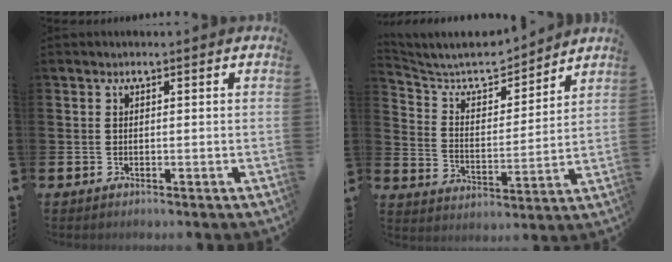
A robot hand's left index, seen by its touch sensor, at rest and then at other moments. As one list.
[{"total": 7.8, "force": [7.1, 2.3, 2.3], "torque": [-0.072, -0.055, 0.118]}]